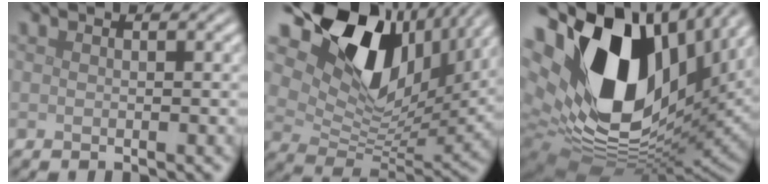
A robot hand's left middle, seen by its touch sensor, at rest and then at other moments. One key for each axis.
{"total": 16.5, "fx": 8.4, "fy": 9.8, "fz": 10.3, "tx": -0.204, "ty": 0.020, "tz": 0.155}
{"total": 19.4, "fx": 6.3, "fy": 12.1, "fz": 13.8, "tx": -0.302, "ty": -0.010, "tz": 0.124}